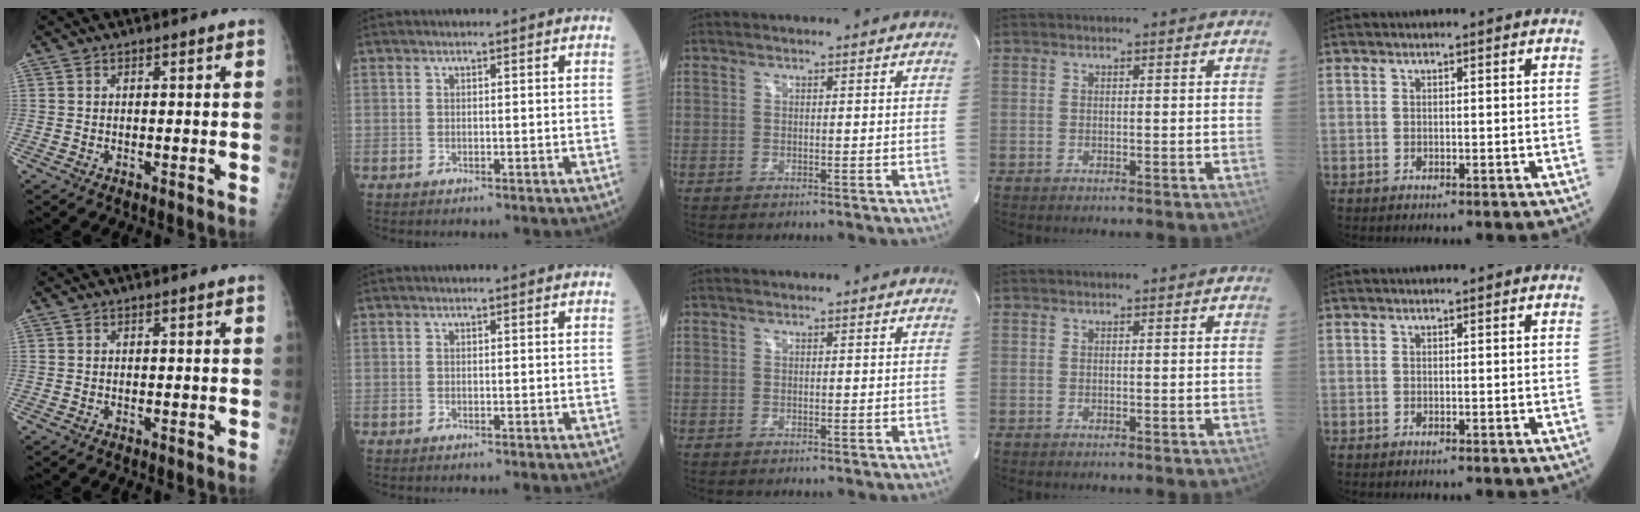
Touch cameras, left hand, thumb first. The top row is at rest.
{}